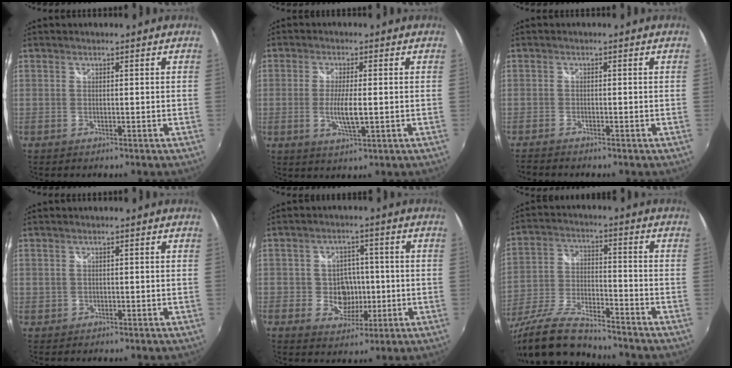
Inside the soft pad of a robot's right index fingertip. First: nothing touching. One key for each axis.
{"total": 5.5, "fx": -0.7, "fy": 1.1, "fz": 5.3, "tx": -0.103, "ty": -0.010, "tz": -0.014}
{"total": 2.6, "fx": -2.4, "fy": 0.4, "fz": 0.8, "tx": -0.027, "ty": -0.016, "tz": -0.047}
{"total": 1.3, "fx": 0.5, "fy": 1.1, "fz": 0.4, "tx": -0.006, "ty": 0.003, "tz": 0.010}
{"total": 6.7, "fx": -0.9, "fy": 5.8, "fz": 3.3, "tx": -0.064, "ty": 0.008, "tz": -0.007}
{"total": 16.8, "fx": -14.3, "fy": 2.8, "fz": 8.3, "tx": -0.180, "ty": -0.037, "tz": -0.264}